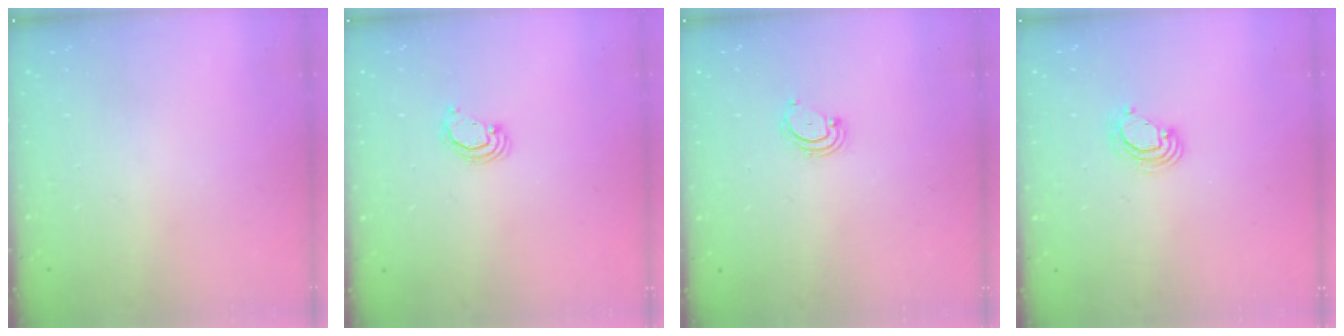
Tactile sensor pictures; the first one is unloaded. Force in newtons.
{"total": 2.3, "press": 2.3, "slide": 0.3}
{"total": 2.9, "press": 2.9, "slide": 0.3}
{"total": 4.4, "press": 4.4, "slide": 0.2}